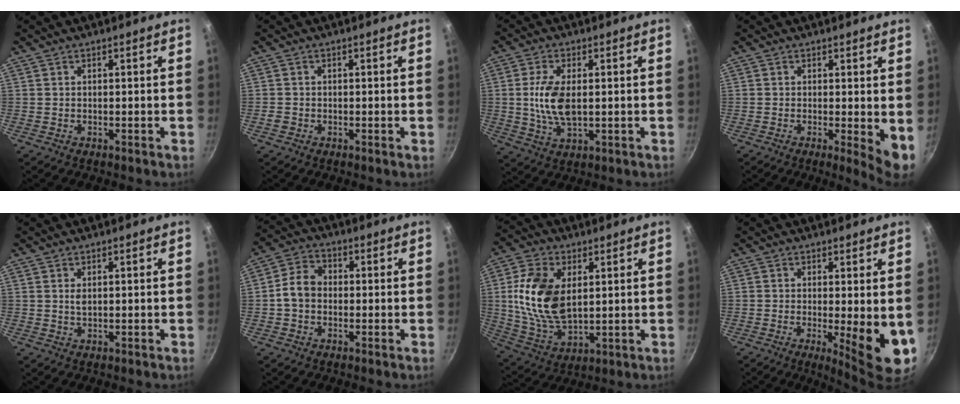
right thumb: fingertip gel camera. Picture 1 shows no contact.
{"total": 1.2, "force": [-0.5, 1.0, 0.4], "torque": [-0.006, 0.002, -0.008]}
{"total": 8.7, "force": [0.5, 4.4, 7.5], "torque": [-0.148, -0.004, 0.010]}
{"total": 5.3, "force": [-0.1, 1.4, 5.1], "torque": [-0.066, -0.012, -0.001]}
{"total": 1.3, "force": [0.4, 0.7, 1.0], "torque": [-0.019, 0.001, 0.009]}
{"total": 6.4, "force": [-0.5, 5.1, 3.9], "torque": [-0.050, 0.022, -0.024]}
{"total": 15.9, "force": [2.8, 9.5, 12.4], "torque": [-0.227, -0.013, 0.063]}
{"total": 9.3, "force": [-0.8, 2.2, 9.0], "torque": [-0.113, -0.020, -0.004]}